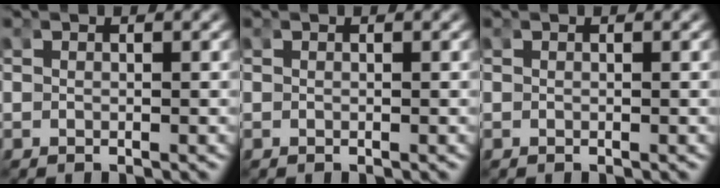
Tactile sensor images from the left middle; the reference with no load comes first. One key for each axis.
{"total": 0.0}
{"total": 0.0}